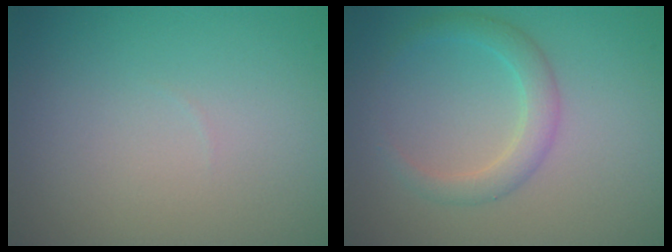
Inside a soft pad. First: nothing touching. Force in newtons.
{"total": 2.5, "press": 2.5, "slide": 0.1}